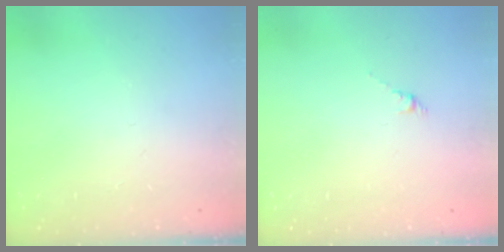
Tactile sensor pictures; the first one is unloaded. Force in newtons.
{"total": 0.0}